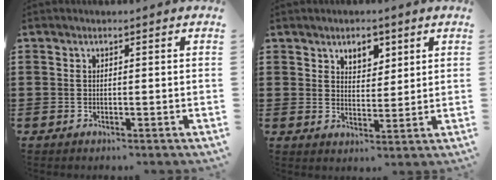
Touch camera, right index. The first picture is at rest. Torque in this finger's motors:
{"motor_torque": [0.02, -0.02, 0.12, 0.01]}